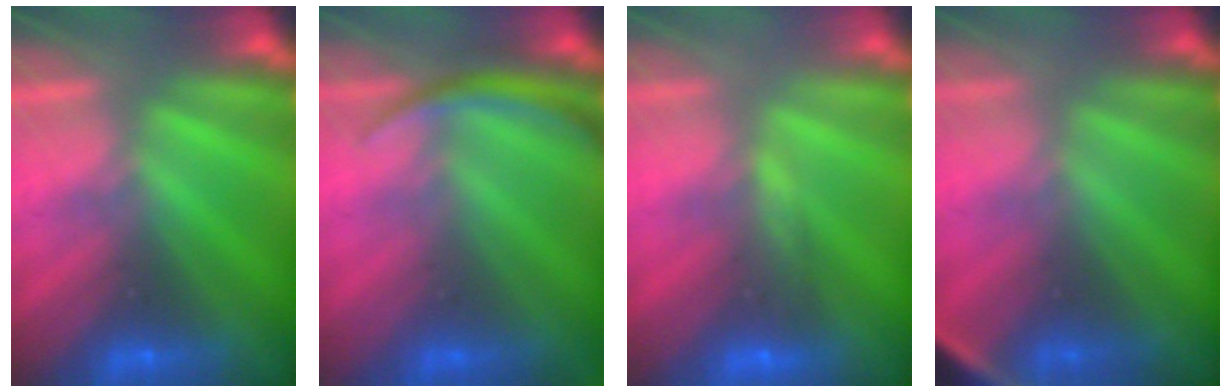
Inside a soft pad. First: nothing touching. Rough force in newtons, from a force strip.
{"total": 2.9}
{"total": 4.8}
{"total": 2.8}